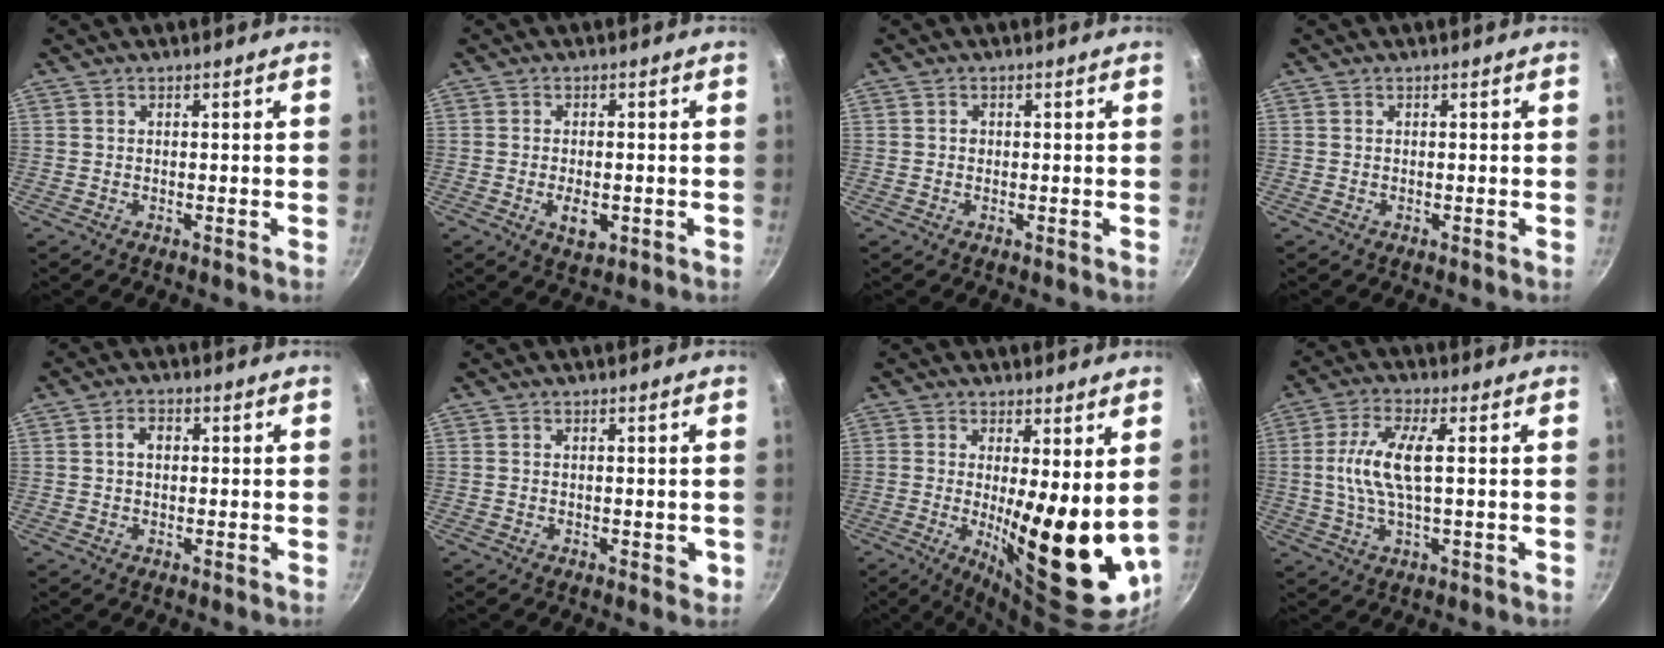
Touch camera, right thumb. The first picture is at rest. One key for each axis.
{"total": 4.6, "fx": -1.2, "fy": 2.5, "fz": 3.7, "tx": -0.060, "ty": 0.000, "tz": -0.014}
{"total": 0.7, "fx": 0.0, "fy": 0.7, "fz": 0.3, "tx": -0.002, "ty": 0.003, "tz": 0.000}
{"total": 0.0}
{"total": 2.9, "fx": 0.4, "fy": 2.1, "fz": 2.0, "tx": -0.020, "ty": 0.007, "tz": 0.004}
{"total": 2.0, "fx": -0.4, "fy": 0.9, "fz": 1.7, "tx": -0.017, "ty": -0.001, "tz": -0.004}
{"total": 17.4, "fx": 0.7, "fy": 5.1, "fz": 16.6, "tx": -0.213, "ty": -0.039, "tz": 0.021}
{"total": 9.6, "fx": 0.8, "fy": 3.1, "fz": 9.1, "tx": -0.195, "ty": 0.008, "tz": 0.011}